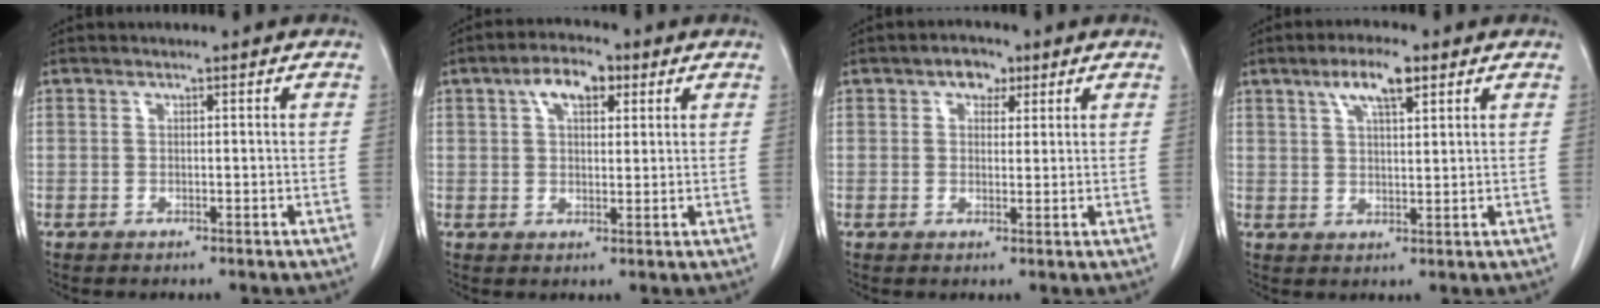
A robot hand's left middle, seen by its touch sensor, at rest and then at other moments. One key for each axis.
{"total": 5.8, "fx": 2.7, "fy": 2.8, "fz": 4.3, "tx": -0.078, "ty": 0.018, "tz": 0.044}
{"total": 3.2, "fx": 1.7, "fy": 2.1, "fz": 1.7, "tx": -0.027, "ty": 0.011, "tz": 0.026}
{"total": 6.1, "fx": 3.5, "fy": 1.4, "fz": 4.8, "tx": -0.092, "ty": 0.008, "tz": 0.061}